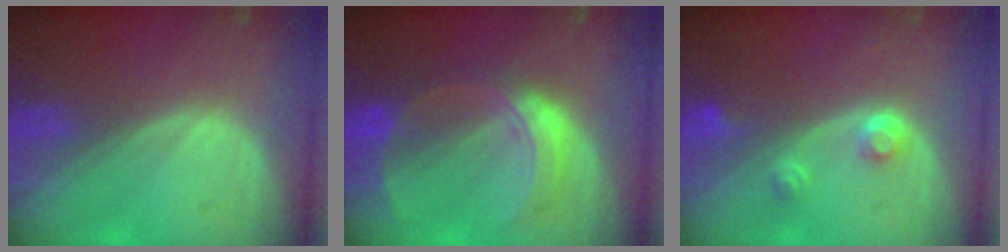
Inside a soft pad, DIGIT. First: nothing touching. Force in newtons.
{"total": 7.7, "press": 6.7, "slide": 3.8}
{"total": 2.9, "press": 2.7, "slide": 1.0}